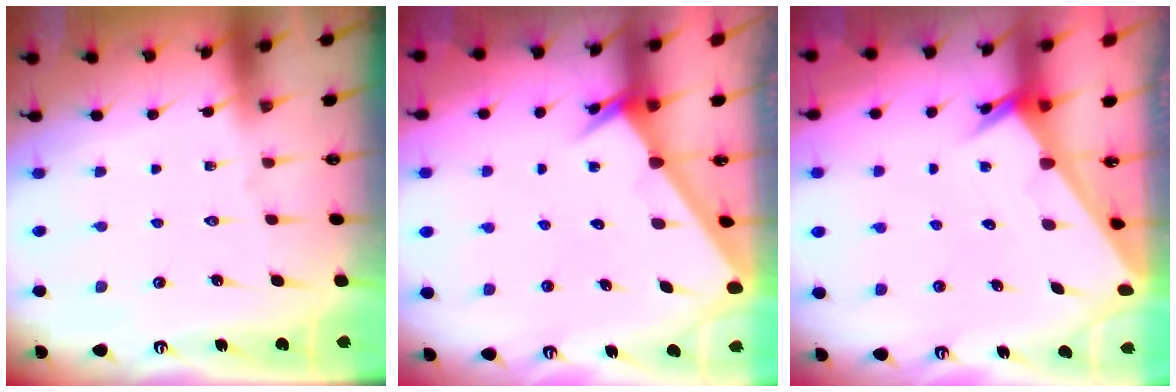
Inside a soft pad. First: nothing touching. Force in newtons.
{"total": 2.5, "press": 2.5, "slide": 0.1}
{"total": 2.1, "press": 2.1, "slide": 0.1}